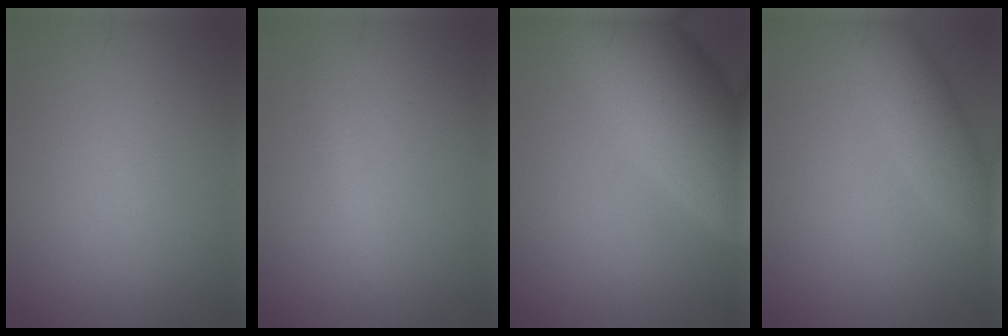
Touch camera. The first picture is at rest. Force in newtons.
{"total": 1.3, "press": 1.3, "slide": 0.0}
{"total": 12.3, "press": 12.3, "slide": 0.5}
{"total": 4.4, "press": 4.4, "slide": 0.1}